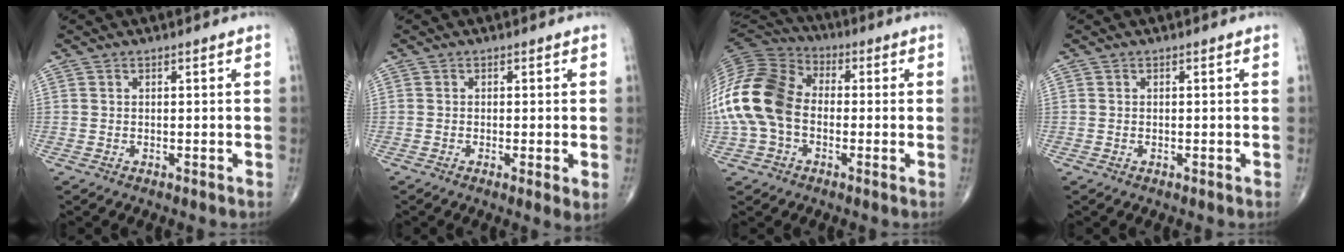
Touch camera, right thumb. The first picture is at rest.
{"total": 2.8, "force": [-0.4, 0.5, 2.7], "torque": [-0.053, -0.012, -0.013]}
{"total": 18.5, "force": [-1.8, 13.1, 12.9], "torque": [-0.283, 0.034, -0.041]}
{"total": 0.0}